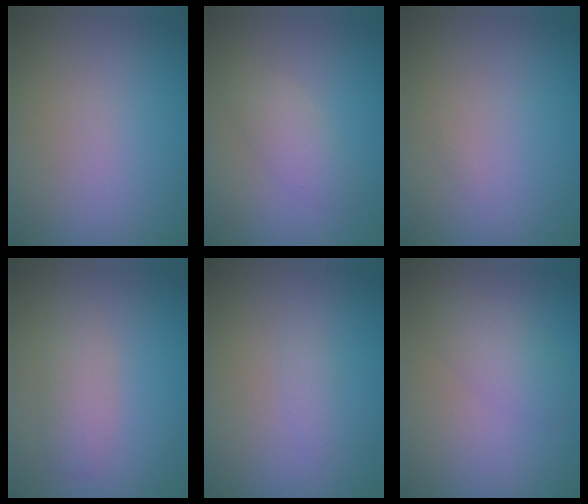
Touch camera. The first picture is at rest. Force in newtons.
{"total": 2.0, "press": 2.0, "slide": 0.0}
{"total": 0.0}
{"total": 2.3, "press": 2.3, "slide": 0.1}
{"total": 0.8, "press": 0.8, "slide": 0.1}
{"total": 2.5, "press": 2.5, "slide": 0.1}